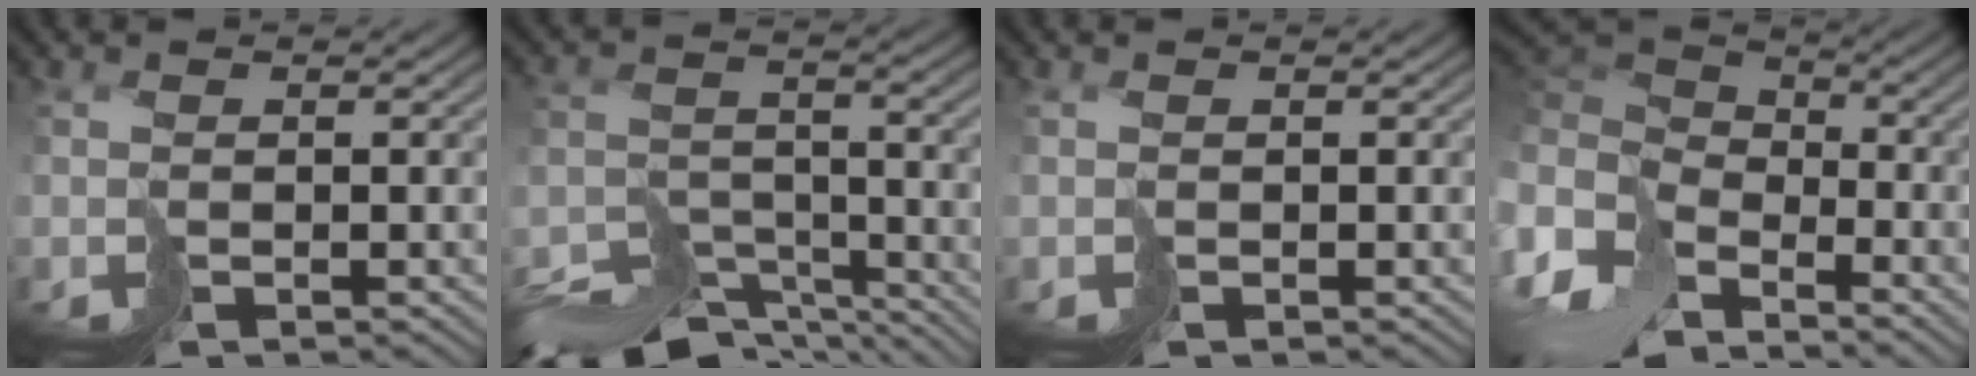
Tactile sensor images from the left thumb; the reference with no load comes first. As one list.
[{"total": 12.6, "force": [-11.6, 3.6, 3.3], "torque": [-0.068, -0.015, -0.182]}, {"total": 0.0}, {"total": 8.6, "force": [-1.6, 6.7, 5.2], "torque": [-0.154, 0.004, -0.043]}]